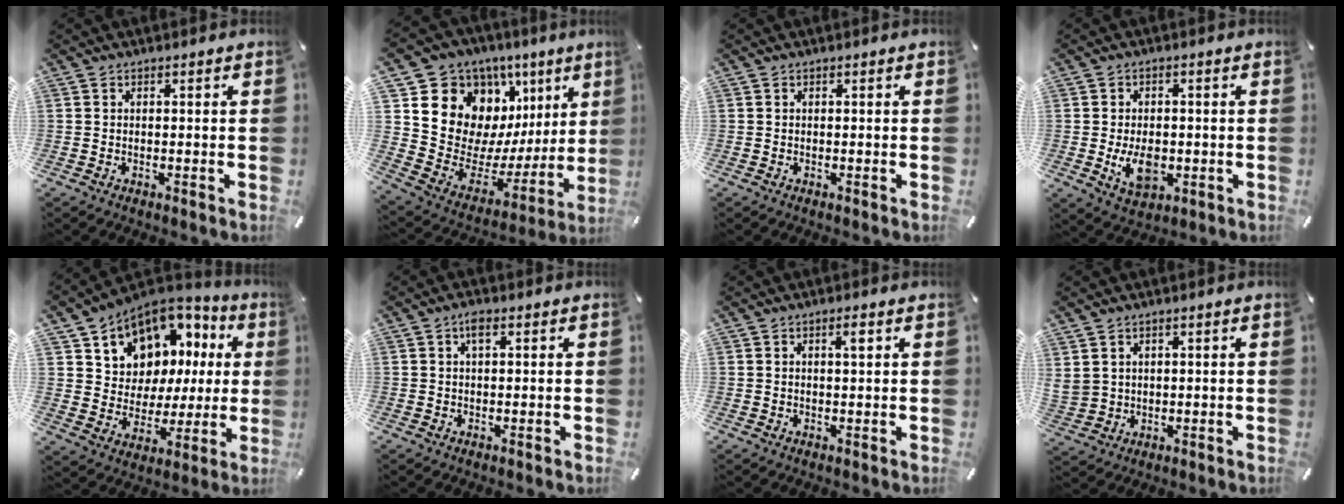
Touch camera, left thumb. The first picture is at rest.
{"total": 14.7, "force": [6.9, 12.0, 4.8], "torque": [-0.066, -0.080, 0.143]}
{"total": 0.0}
{"total": 7.4, "force": [-1.2, 5.0, 5.4], "torque": [-0.099, -0.004, -0.021]}
{"total": 11.0, "force": [6.4, 8.8, 2.0], "torque": [-0.054, -0.063, 0.125]}
{"total": 2.2, "force": [0.8, 0.8, 1.8], "torque": [-0.039, 0.006, 0.011]}
{"total": 2.0, "force": [0.9, 0.2, 1.8], "torque": [-0.036, 0.003, 0.012]}
{"total": 3.5, "force": [2.1, 2.8, 0.5], "torque": [-0.019, -0.008, 0.041]}